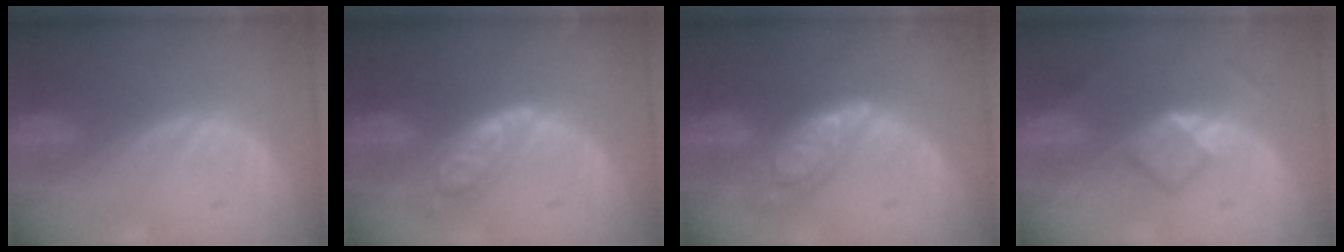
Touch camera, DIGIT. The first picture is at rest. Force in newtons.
{"total": 6.3, "press": 5.6, "slide": 2.9}
{"total": 7.5, "press": 7.4, "slide": 0.6}
{"total": 4.7, "press": 4.2, "slide": 2.1}